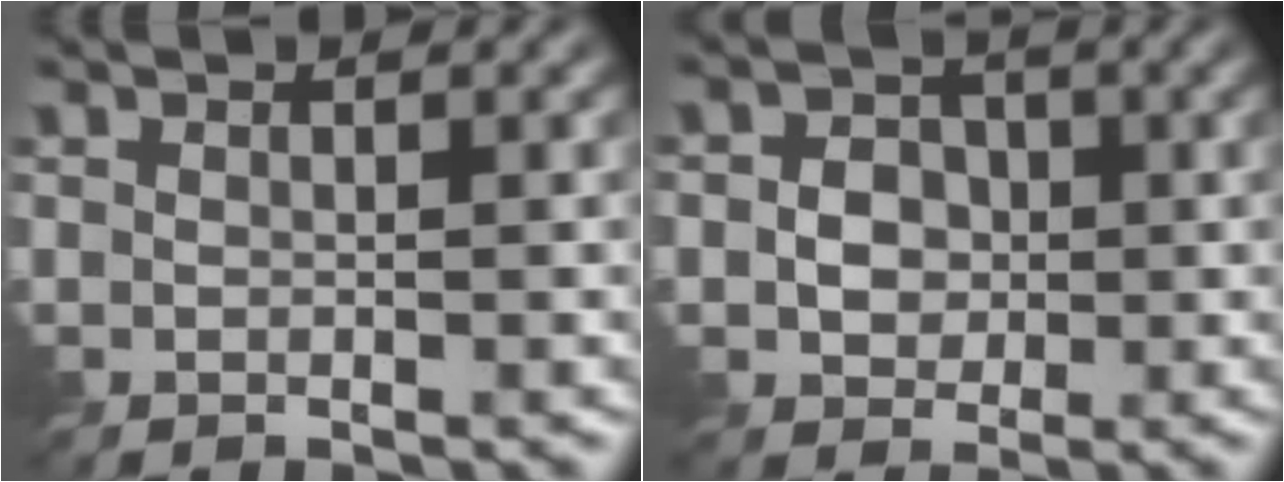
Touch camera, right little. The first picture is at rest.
{"total": 3.3, "force": [-0.5, 2.9, 1.6], "torque": [-0.022, -0.003, -0.022]}